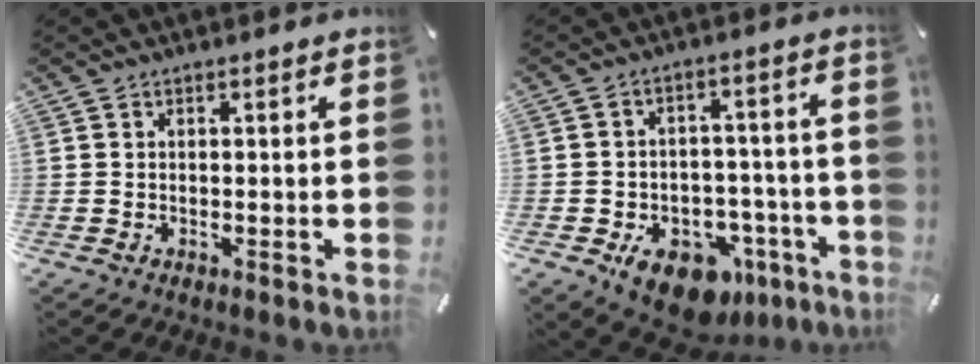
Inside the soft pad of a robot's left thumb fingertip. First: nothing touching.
{"total": 13.5, "force": [-7.4, 8.6, 7.2], "torque": [-0.080, 0.049, -0.110]}